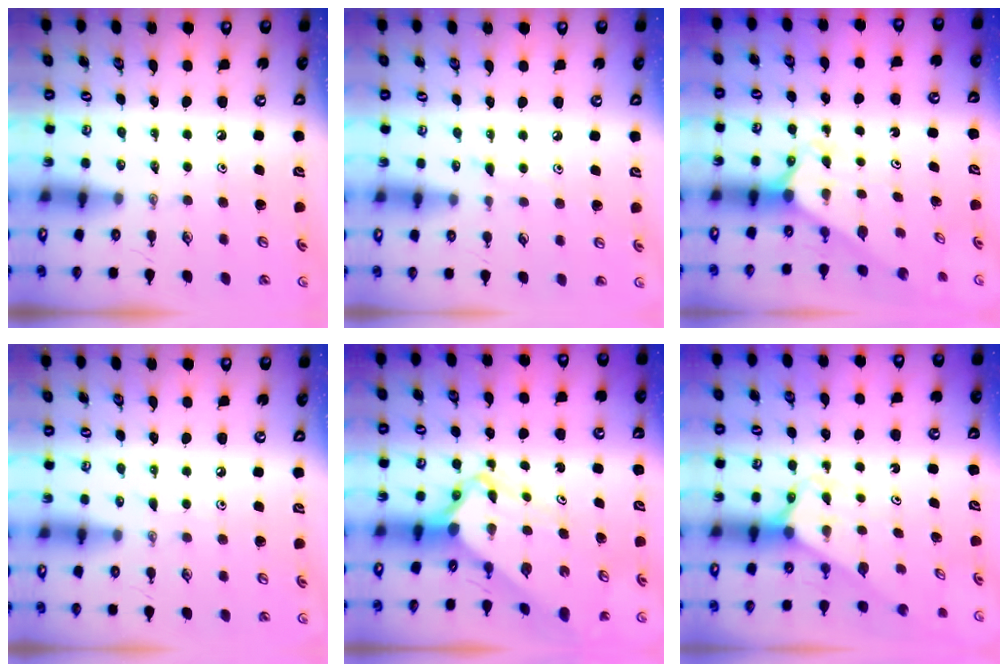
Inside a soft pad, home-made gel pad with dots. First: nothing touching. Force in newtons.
{"total": 5.7, "press": 5.6, "slide": 0.6}
{"total": 2.2, "press": 2.2, "slide": 0.2}
{"total": 2.3, "press": 2.3, "slide": 0.3}
{"total": 6.1, "press": 6.0, "slide": 0.5}
{"total": 2.6, "press": 2.6, "slide": 0.2}